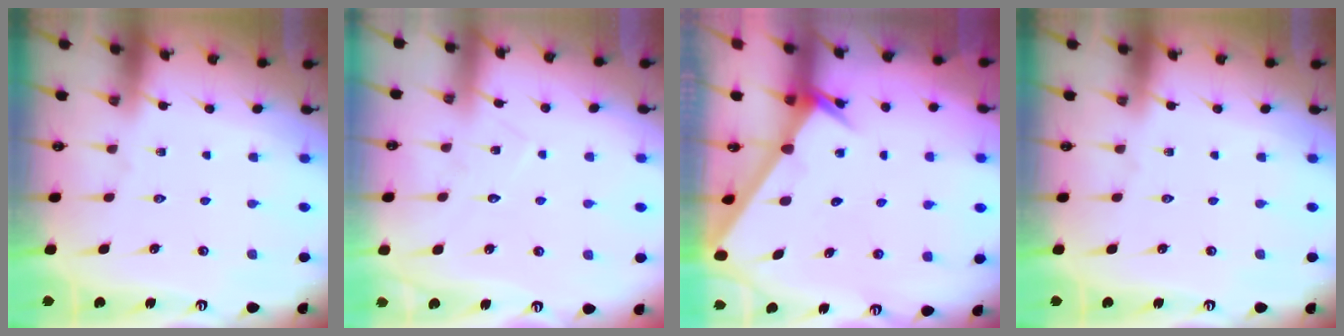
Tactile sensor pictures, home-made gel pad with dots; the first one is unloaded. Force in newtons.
{"total": 4.4, "press": 4.4, "slide": 0.5}
{"total": 2.7, "press": 2.7, "slide": 0.3}
{"total": 0.0}